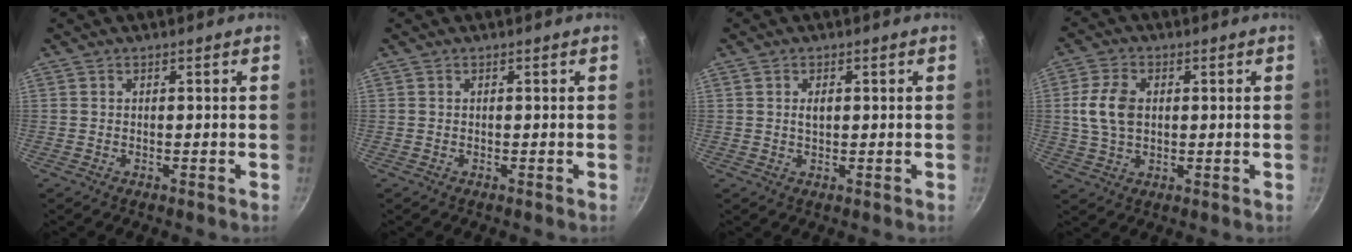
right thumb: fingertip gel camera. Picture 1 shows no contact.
{"total": 0.0}
{"total": 2.0, "force": [0.4, 1.2, 1.6], "torque": [-0.022, 0.001, 0.007]}
{"total": 7.9, "force": [1.0, 5.1, 5.9], "torque": [-0.110, 0.007, 0.018]}